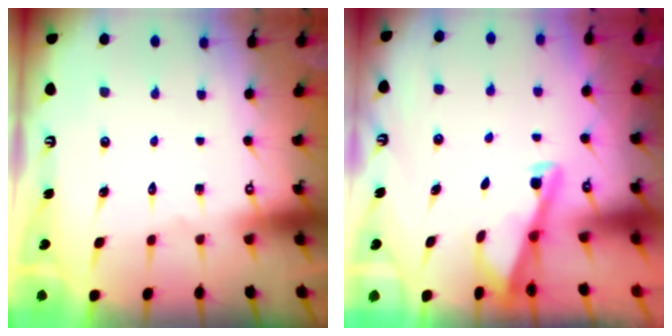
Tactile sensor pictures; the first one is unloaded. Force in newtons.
{"total": 2.9, "press": 2.8, "slide": 0.4}